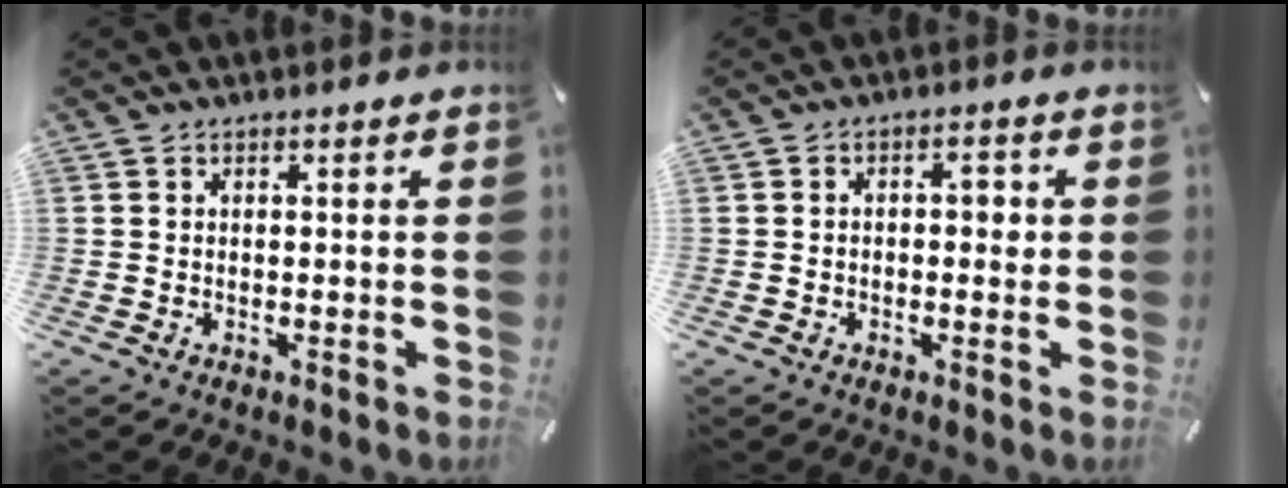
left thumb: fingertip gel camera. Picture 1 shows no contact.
{"total": 3.3, "force": [-0.2, 1.9, 2.7], "torque": [-0.044, 0.008, -0.010]}